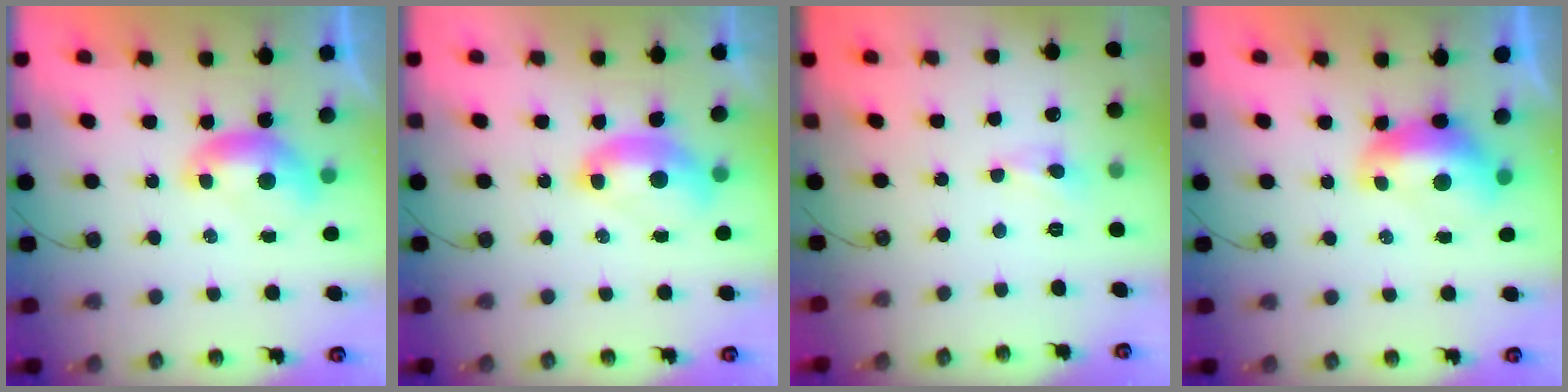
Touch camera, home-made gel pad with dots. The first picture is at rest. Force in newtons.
{"total": 2.6, "press": 2.6, "slide": 0.5}
{"total": 2.5, "press": 2.4, "slide": 0.8}
{"total": 2.2, "press": 2.0, "slide": 0.9}